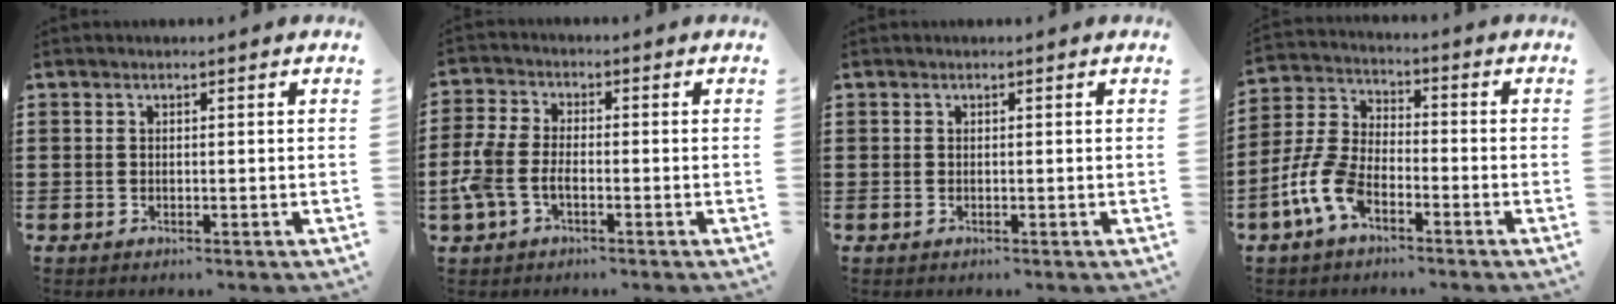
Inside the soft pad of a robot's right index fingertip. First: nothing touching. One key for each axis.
{"total": 5.1, "fx": -1.9, "fy": 2.7, "fz": 3.9, "tx": -0.102, "ty": -0.002, "tz": -0.044}
{"total": 0.0}
{"total": 7.7, "fx": -4.4, "fy": 3.7, "fz": 5.1, "tx": -0.144, "ty": -0.005, "tz": -0.091}